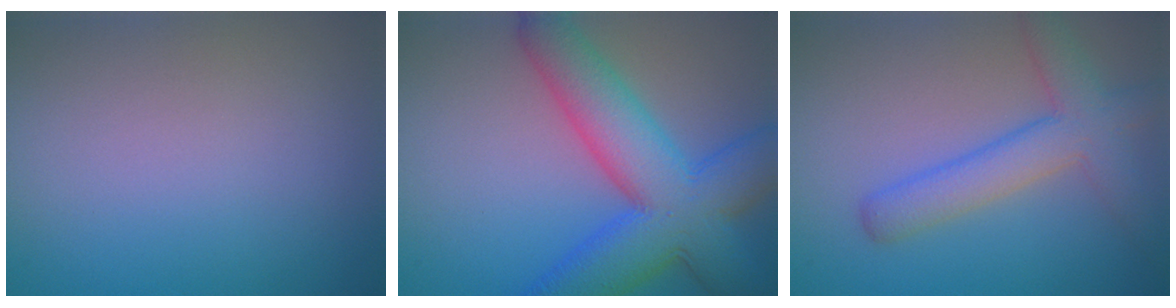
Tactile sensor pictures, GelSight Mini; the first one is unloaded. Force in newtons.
{"total": 10.8, "press": 10.8, "slide": 0.4}
{"total": 5.0, "press": 5.0, "slide": 0.2}